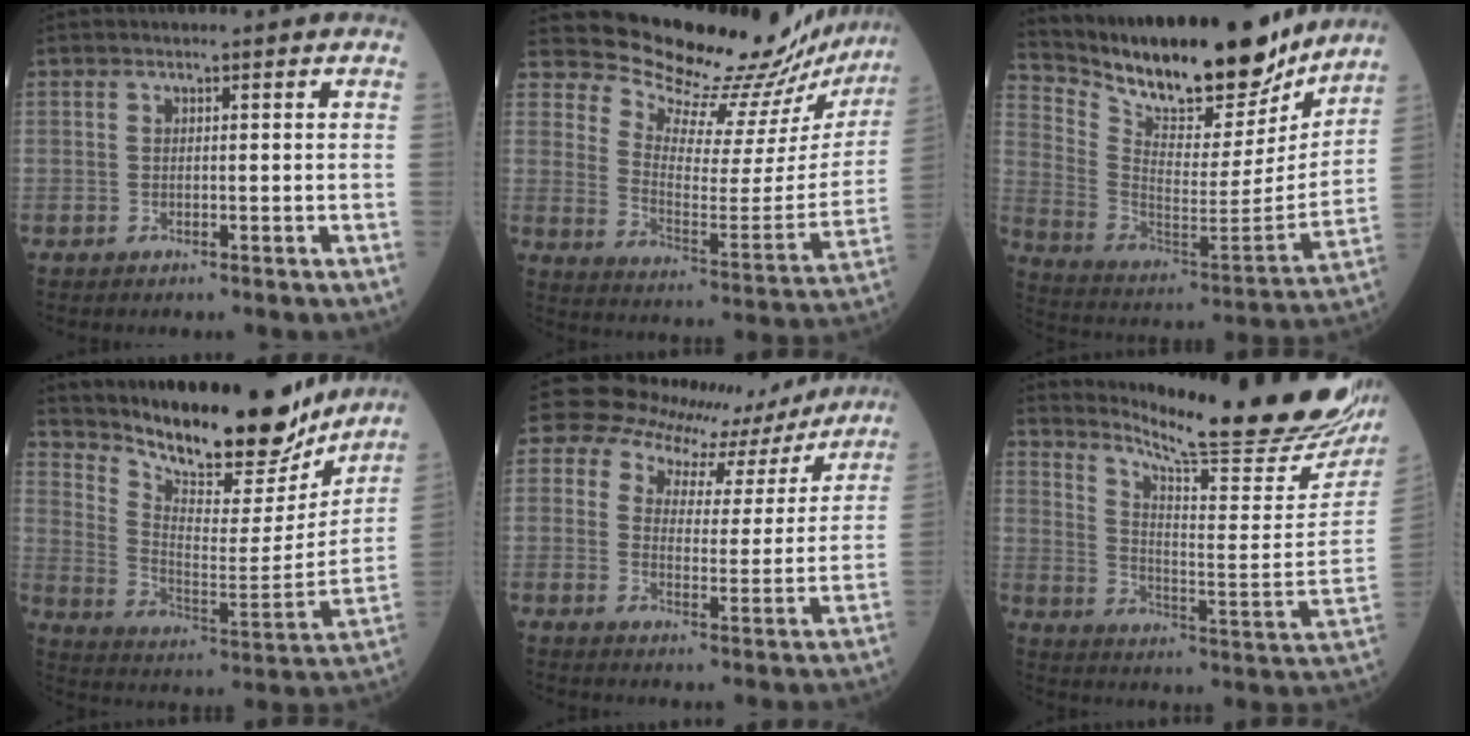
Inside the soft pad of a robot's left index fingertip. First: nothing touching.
{"total": 21.5, "force": [21.0, 2.5, 3.9], "torque": [-0.075, -0.107, 0.271]}
{"total": 24.6, "force": [21.2, 5.8, 10.9], "torque": [-0.197, -0.026, 0.331]}
{"total": 21.8, "force": [19.4, 5.0, 8.5], "torque": [-0.152, -0.033, 0.298]}
{"total": 12.0, "force": [11.0, 4.6, 1.8], "torque": [-0.027, -0.002, 0.133]}
{"total": 25.4, "force": [22.4, 0.9, 12.0], "torque": [-0.194, -0.098, 0.298]}